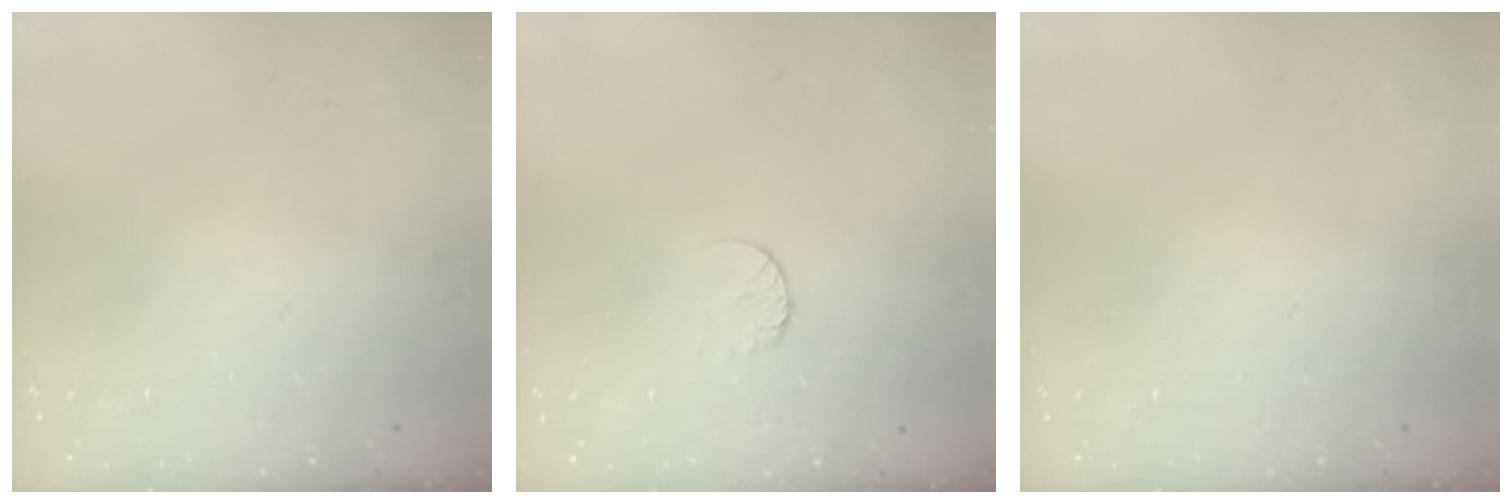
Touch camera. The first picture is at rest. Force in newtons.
{"total": 4.7, "press": 4.7, "slide": 0.4}
{"total": 0.0}